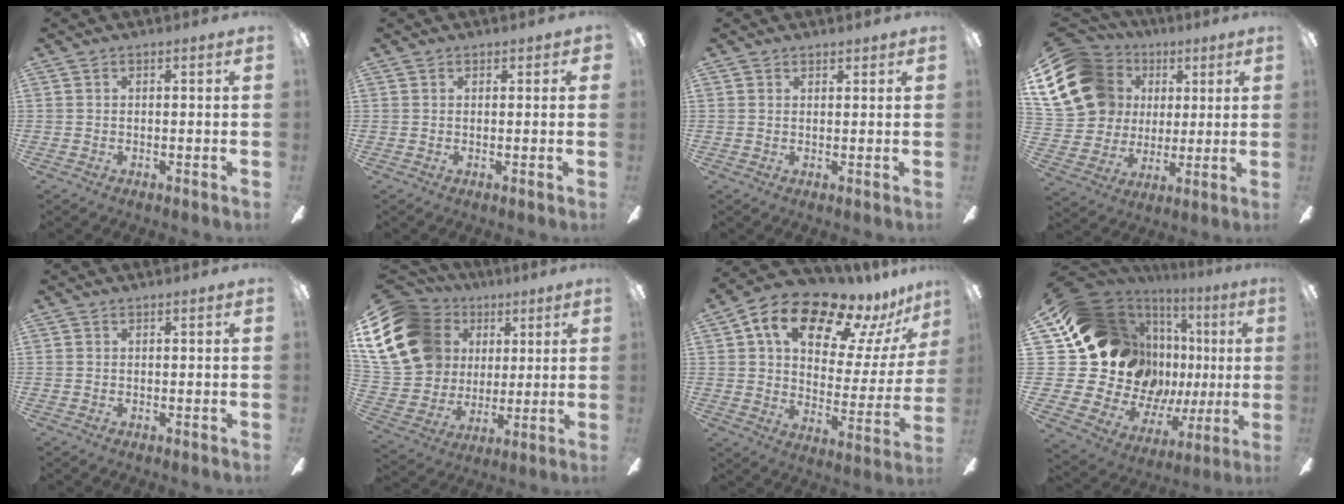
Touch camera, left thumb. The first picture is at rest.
{"total": 1.1, "force": [0.6, 0.8, 0.4], "torque": [-0.007, 0.003, 0.011]}
{"total": 1.5, "force": [1.3, 0.8, 0.0], "torque": [0.000, 0.001, 0.025]}
{"total": 19.8, "force": [6.3, 16.1, 9.7], "torque": [-0.199, -0.011, 0.131]}
{"total": 0.0}
{"total": 21.8, "force": [7.6, 17.0, 11.3], "torque": [-0.245, -0.017, 0.154]}
{"total": 18.1, "force": [12.6, 8.2, 10.1], "torque": [-0.168, -0.082, 0.213]}
{"total": 25.6, "force": [6.7, 19.2, 15.5], "torque": [-0.325, -0.084, 0.178]}